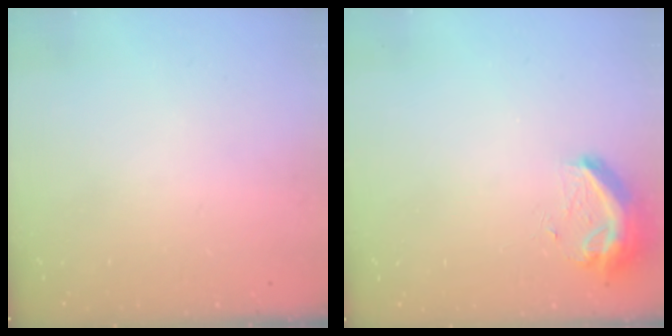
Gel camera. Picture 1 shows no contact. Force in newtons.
{"total": 9.2, "press": 9.1, "slide": 1.1}